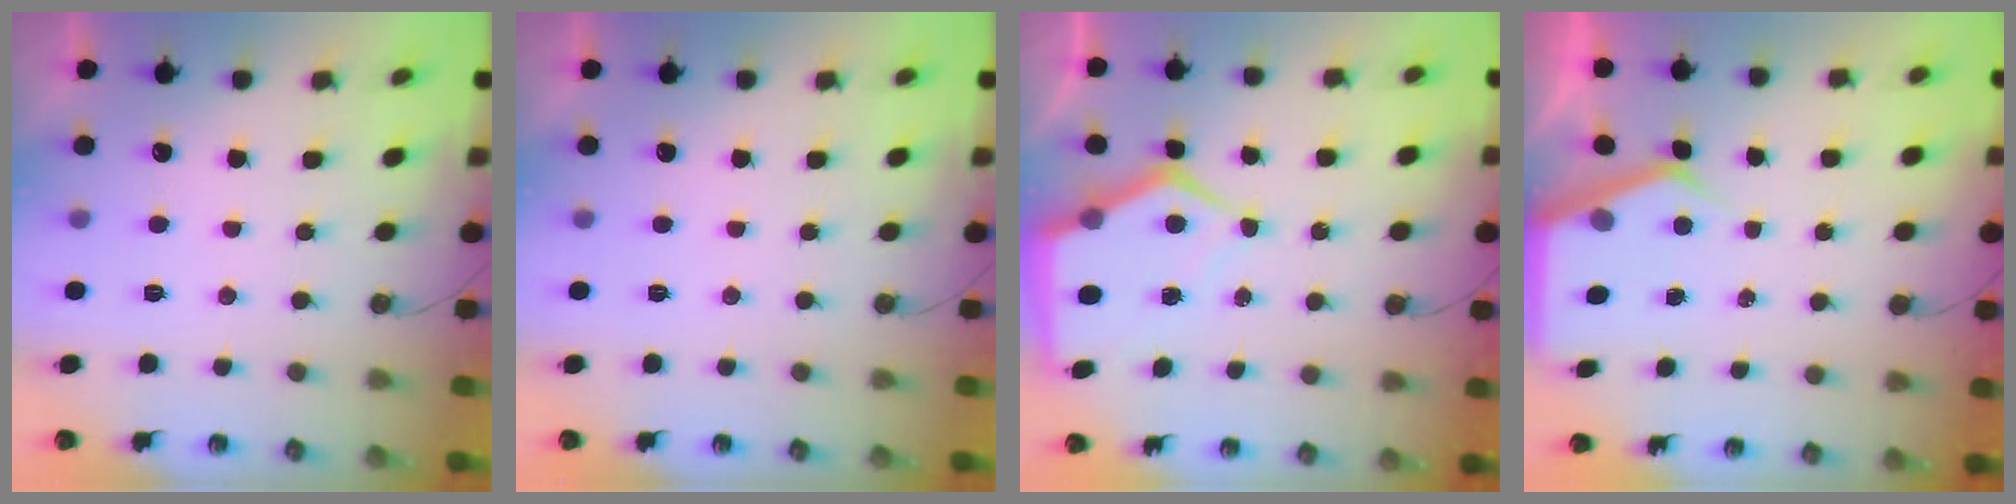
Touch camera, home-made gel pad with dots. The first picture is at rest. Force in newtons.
{"total": 0.0}
{"total": 10.2, "press": 10.1, "slide": 1.1}
{"total": 4.5, "press": 4.4, "slide": 0.6}